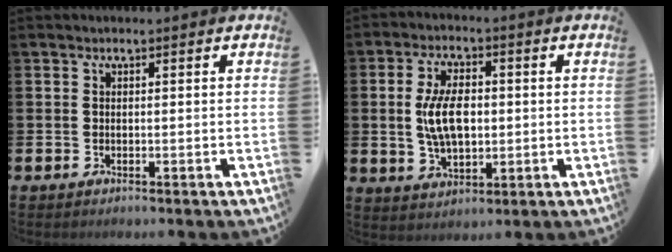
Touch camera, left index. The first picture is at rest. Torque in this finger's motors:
{"motor_torque": [1.00, 0.05, 0.75, 0.21]}